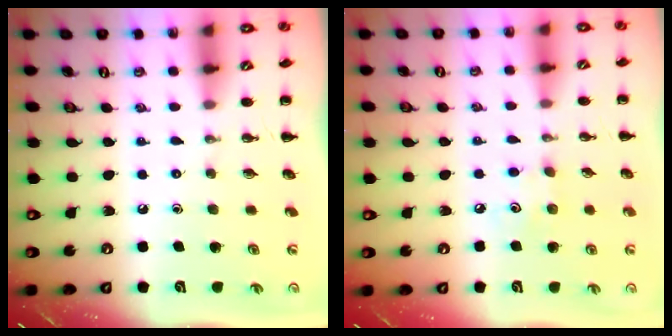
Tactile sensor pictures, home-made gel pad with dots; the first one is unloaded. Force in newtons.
{"total": 4.6, "press": 4.4, "slide": 1.1}